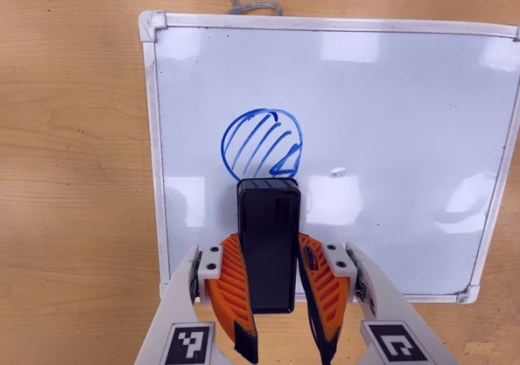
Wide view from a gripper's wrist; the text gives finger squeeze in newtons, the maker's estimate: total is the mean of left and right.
{"total": 7.0, "left": 5.4, "right": 8.6}